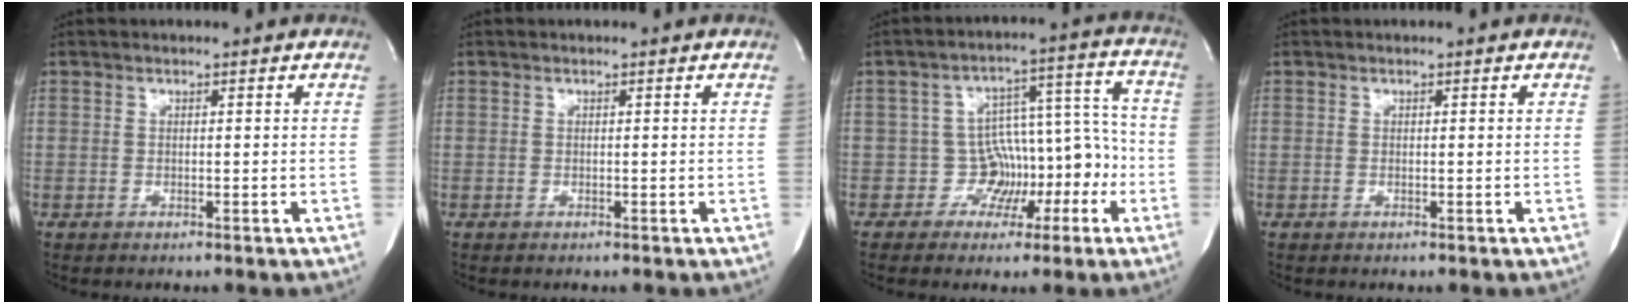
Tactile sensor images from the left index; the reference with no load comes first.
{"total": 0.0}
{"total": 7.8, "force": [-3.6, 6.6, 2.1], "torque": [0.005, 0.056, -0.045]}
{"total": 0.0}